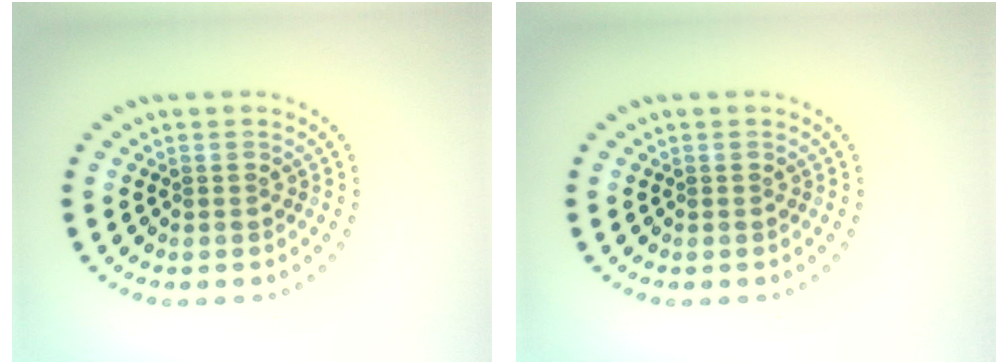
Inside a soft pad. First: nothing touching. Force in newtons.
{"total": 0.0}